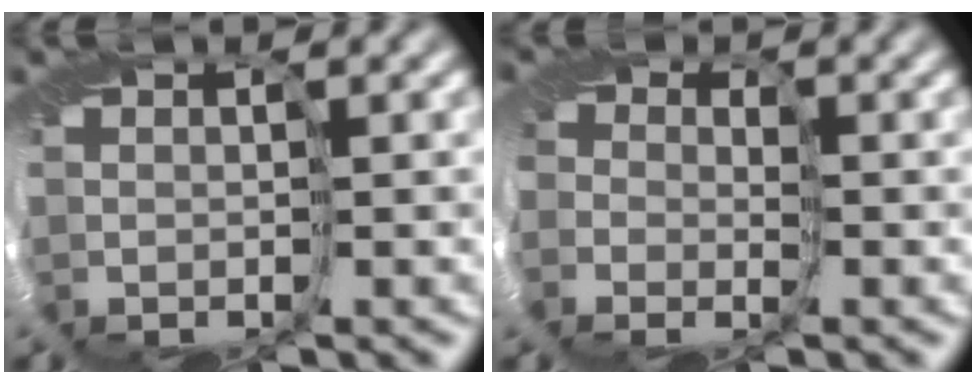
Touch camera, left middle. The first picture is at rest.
{"total": 2.6, "force": [-0.9, 2.4, 0.4], "torque": [0.010, -0.012, -0.031]}